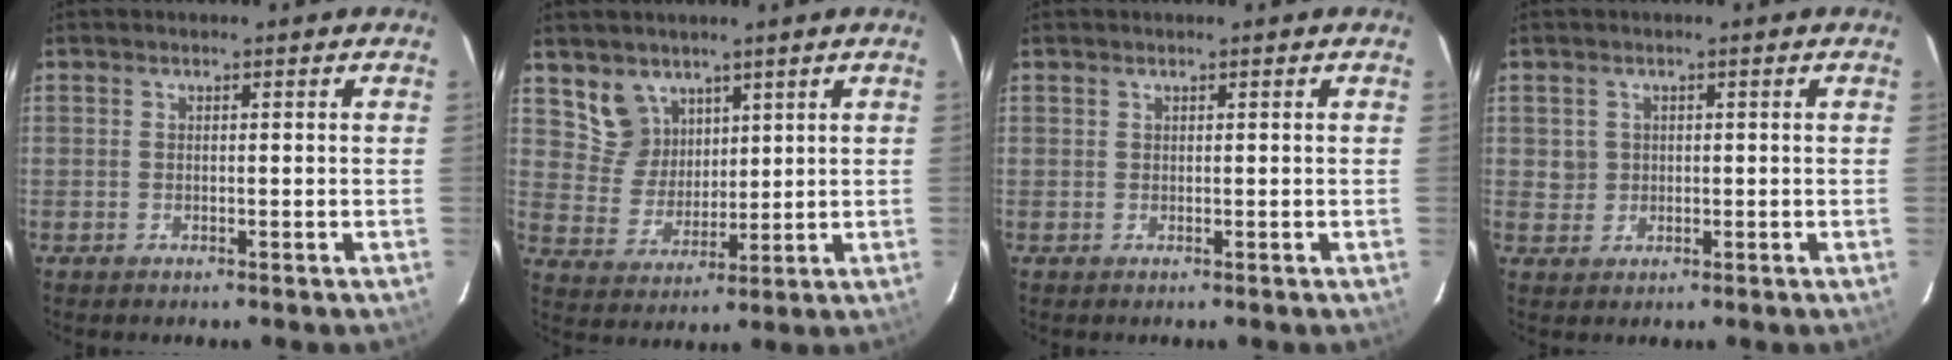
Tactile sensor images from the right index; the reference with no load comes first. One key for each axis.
{"total": 7.2, "fx": 4.7, "fy": 5.4, "fz": 0.9, "tx": -0.015, "ty": 0.010, "tz": 0.104}
{"total": 0.0}
{"total": 2.5, "fx": 0.4, "fy": 2.4, "fz": 0.2, "tx": 0.003, "ty": 0.006, "tz": 0.007}